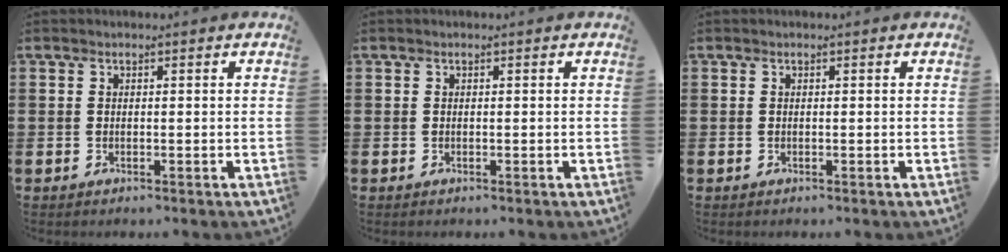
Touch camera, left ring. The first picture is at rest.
{"total": 0.0}
{"total": 0.0}